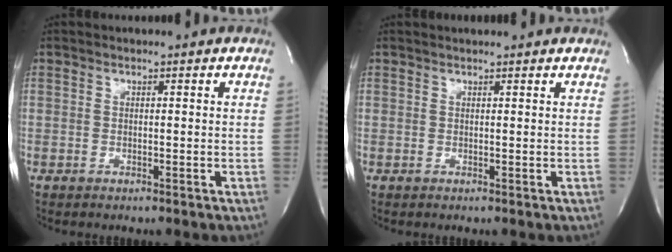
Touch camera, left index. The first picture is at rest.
{"total": 3.3, "force": [3.2, 0.3, 1.0], "torque": [-0.017, 0.018, 0.034]}